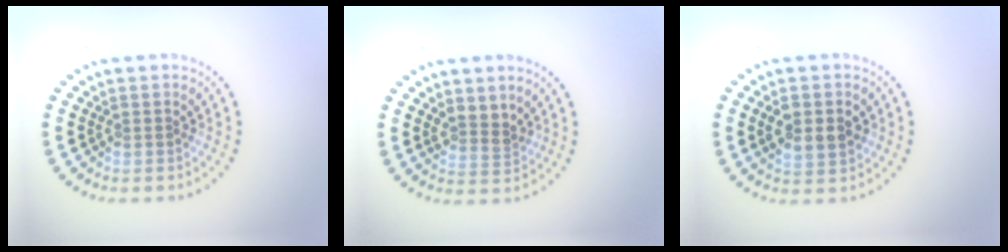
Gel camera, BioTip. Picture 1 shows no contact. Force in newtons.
{"total": 2.0, "press": 1.4, "slide": 1.3}
{"total": 3.2, "press": 3.2, "slide": 0.5}